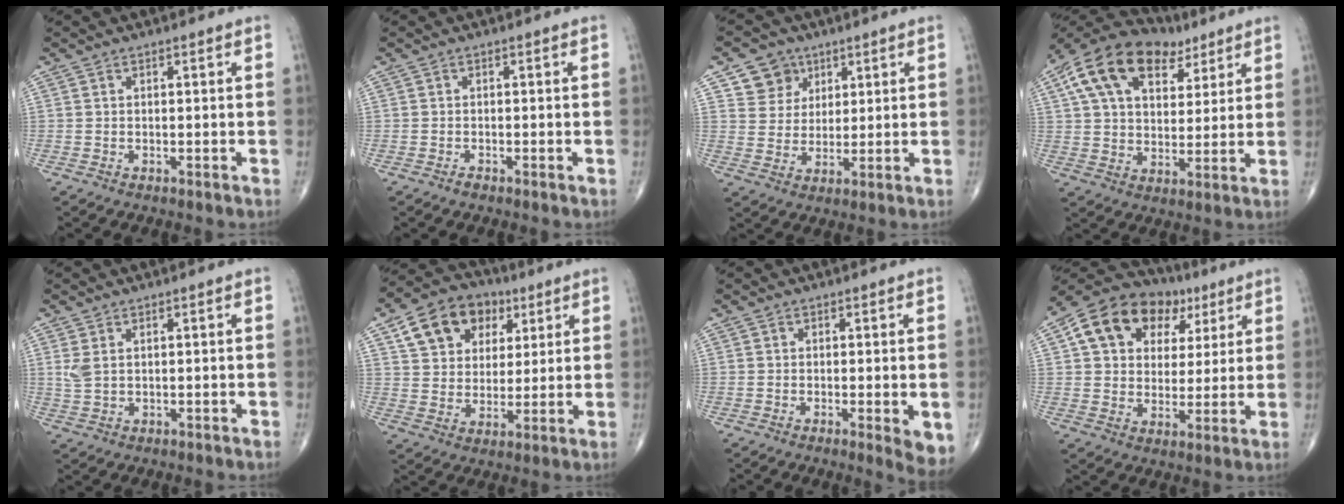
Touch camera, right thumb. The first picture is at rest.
{"total": 0.6, "force": [-0.5, 0.2, 0.2], "torque": [-0.006, -0.002, -0.012]}
{"total": 7.1, "force": [3.6, 5.9, 1.2], "torque": [0.010, -0.020, 0.067]}
{"total": 19.3, "force": [9.5, 11.5, 12.3], "torque": [-0.197, 0.005, 0.162]}
{"total": 2.8, "force": [1.0, 1.6, 2.1], "torque": [-0.046, 0.004, 0.026]}
{"total": 14.0, "force": [6.2, 10.4, 7.0], "torque": [-0.089, -0.005, 0.105]}
{"total": 4.4, "force": [-0.9, 1.3, 4.1], "torque": [-0.055, -0.012, -0.014]}
{"total": 17.4, "force": [6.6, 12.8, 9.7], "torque": [-0.131, 0.011, 0.106]}